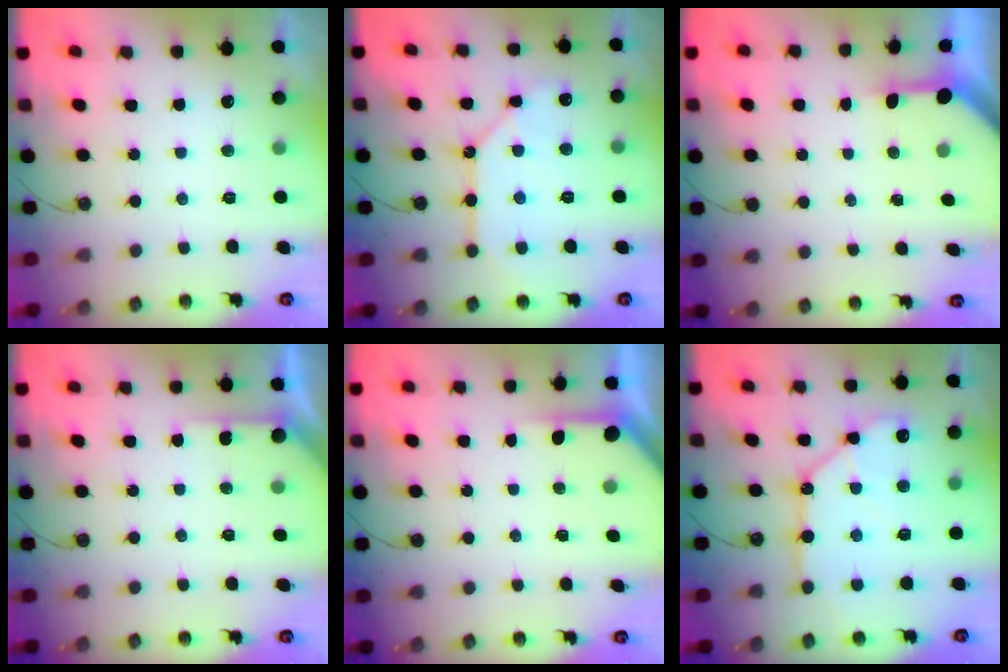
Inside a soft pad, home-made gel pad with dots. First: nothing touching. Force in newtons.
{"total": 11.2, "press": 11.1, "slide": 1.0}
{"total": 3.2, "press": 3.2, "slide": 0.3}
{"total": 4.3, "press": 4.3, "slide": 0.2}
{"total": 3.9, "press": 3.8, "slide": 0.4}
{"total": 12.4, "press": 12.3, "slide": 1.6}